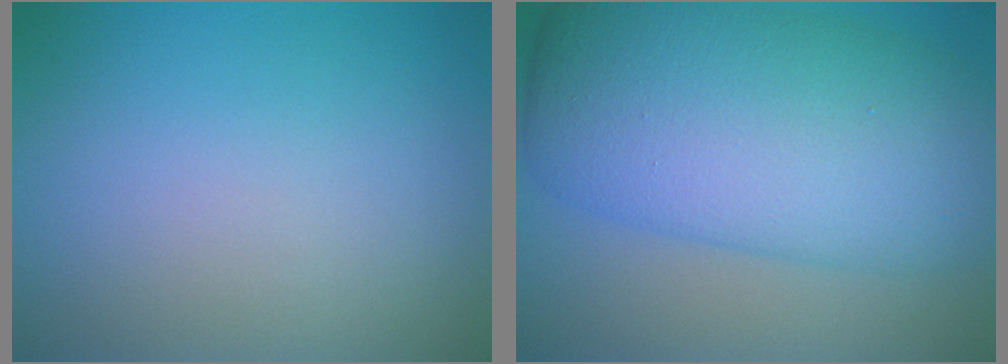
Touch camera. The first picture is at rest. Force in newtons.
{"total": 13.3, "press": 13.3, "slide": 0.3}